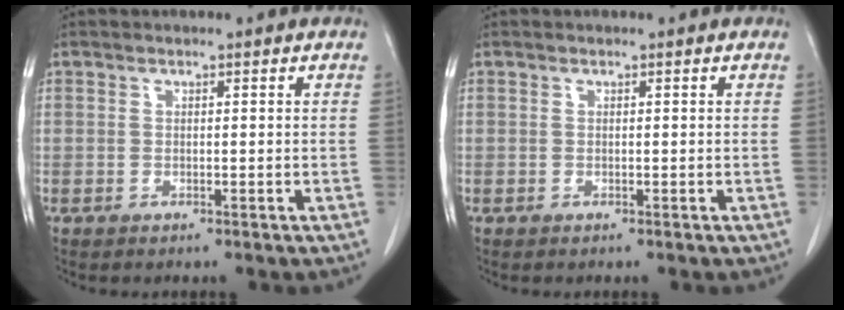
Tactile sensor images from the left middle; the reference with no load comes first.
{"total": 0.0}